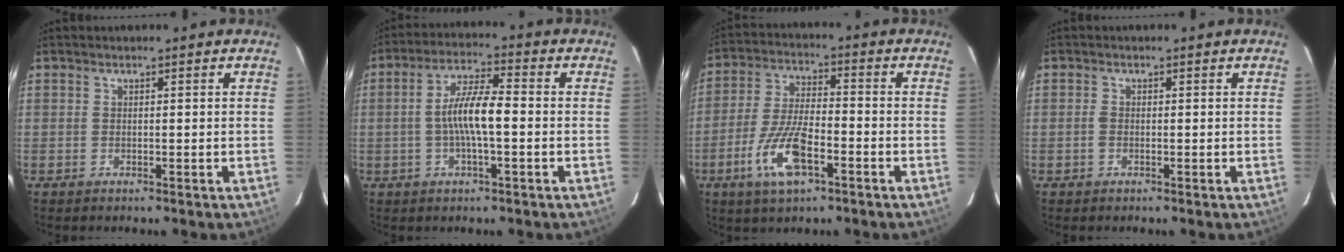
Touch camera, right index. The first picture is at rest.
{"total": 8.1, "force": [-1.1, 1.5, 7.8], "torque": [-0.153, 0.009, -0.022]}
{"total": 11.6, "force": [-5.4, 4.0, 9.5], "torque": [-0.201, -0.008, -0.100]}
{"total": 1.0, "force": [-0.3, 0.6, 0.7], "torque": [-0.016, 0.003, -0.008]}